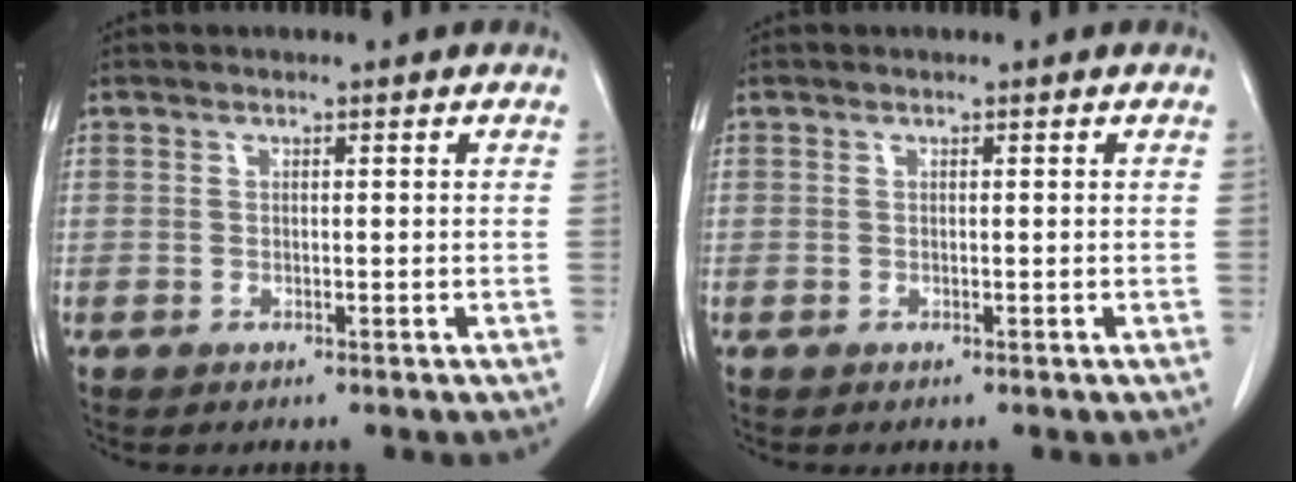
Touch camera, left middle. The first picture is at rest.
{"total": 0.0}